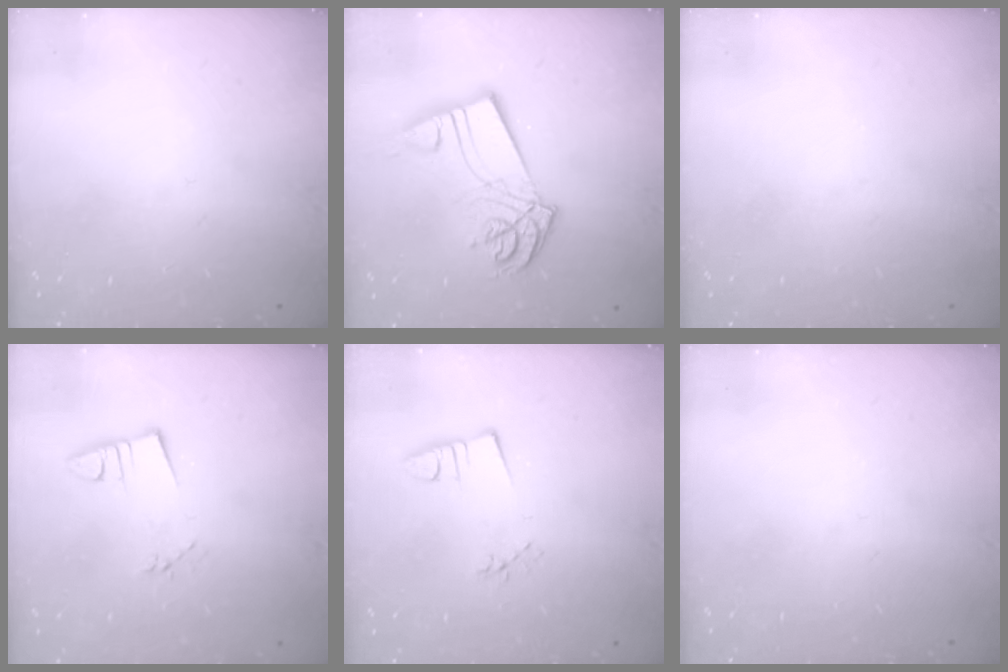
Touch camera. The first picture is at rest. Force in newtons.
{"total": 12.1, "press": 12.0, "slide": 1.7}
{"total": 0.0}
{"total": 2.8, "press": 1.4, "slide": 2.4}
{"total": 2.6, "press": 0.9, "slide": 2.4}
{"total": 0.0}